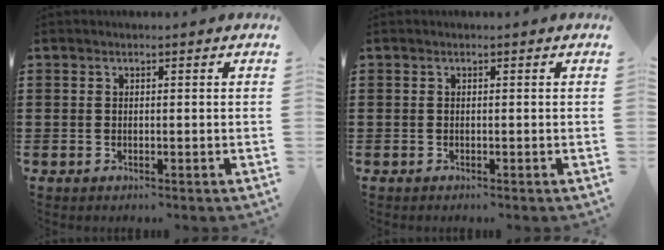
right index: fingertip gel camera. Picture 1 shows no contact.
{"total": 0.0}